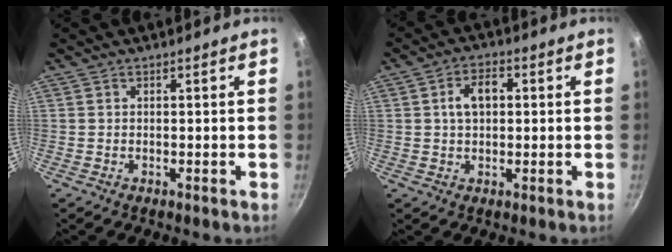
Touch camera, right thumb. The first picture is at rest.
{"total": 5.8, "force": [0.9, 3.8, 4.3], "torque": [-0.056, 0.012, 0.010]}